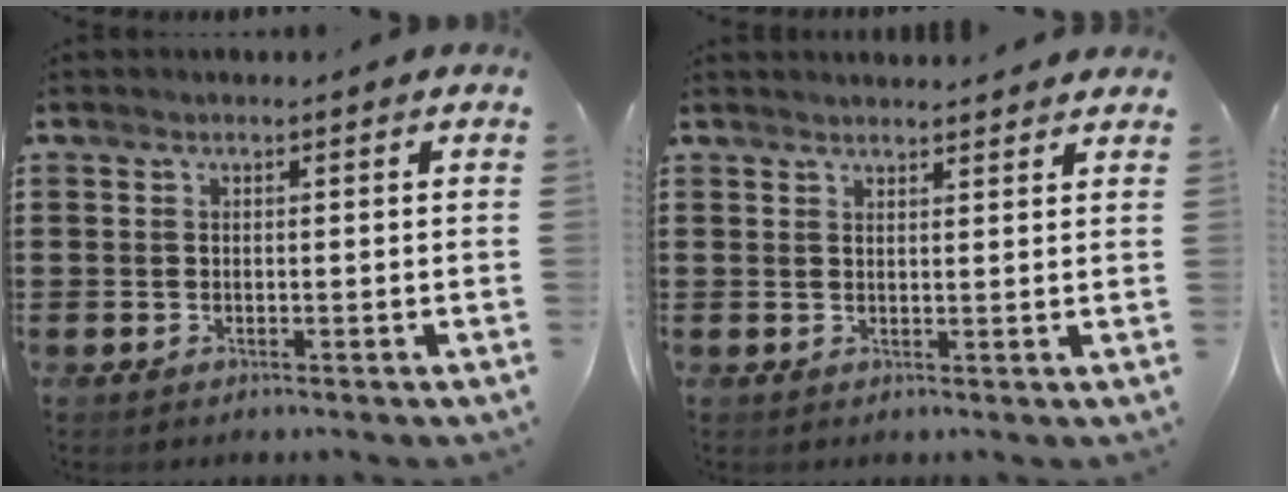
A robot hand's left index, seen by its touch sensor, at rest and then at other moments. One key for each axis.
{"total": 1.6, "fx": 1.6, "fy": 0.0, "fz": 0.1, "tx": -0.005, "ty": -0.001, "tz": 0.032}